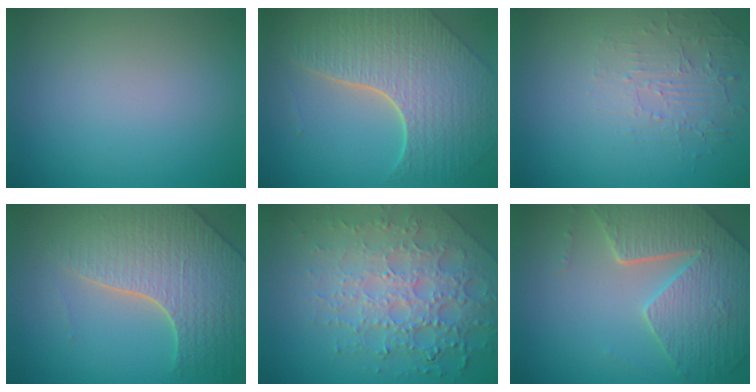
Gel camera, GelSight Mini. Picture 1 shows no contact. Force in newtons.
{"total": 8.6, "press": 6.3, "slide": 5.9}
{"total": 1.9, "press": 1.0, "slide": 1.6}
{"total": 6.6, "press": 5.3, "slide": 3.8}
{"total": 7.9, "press": 5.6, "slide": 5.6}
{"total": 6.9, "press": 5.4, "slide": 4.4}